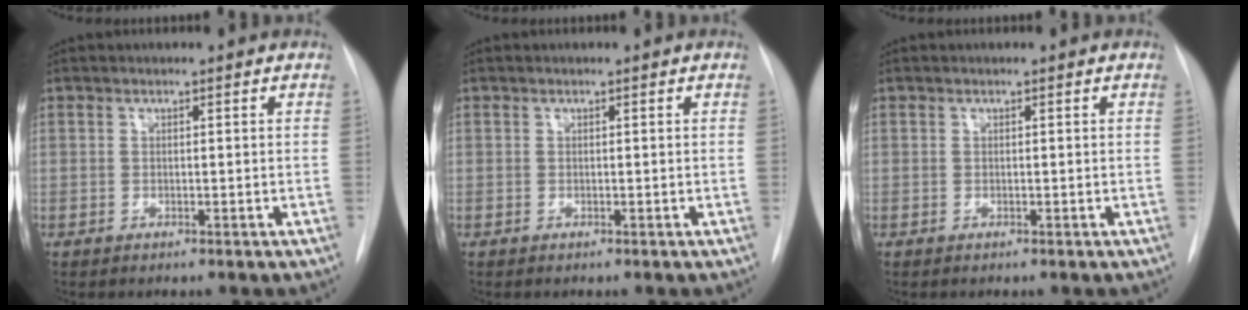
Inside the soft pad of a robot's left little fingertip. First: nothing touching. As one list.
[{"total": 0.0}, {"total": 0.0}]